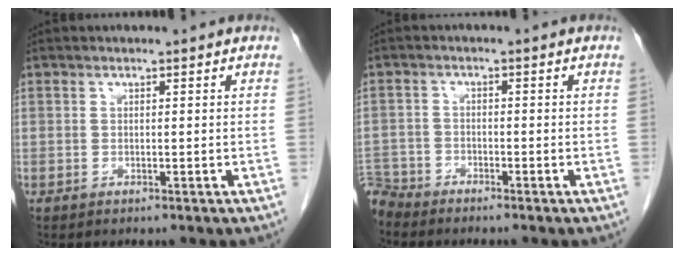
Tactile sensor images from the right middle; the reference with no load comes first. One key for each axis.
{"total": 4.3, "fx": -4.2, "fy": 0.9, "fz": -0.5, "tx": 0.017, "ty": -0.007, "tz": -0.081}